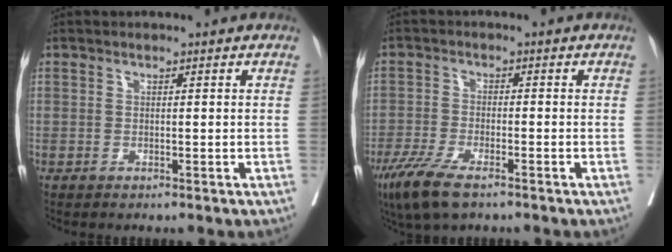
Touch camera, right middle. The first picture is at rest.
{"total": 7.5, "force": [-5.0, 1.8, 5.3], "torque": [-0.102, -0.017, -0.087]}